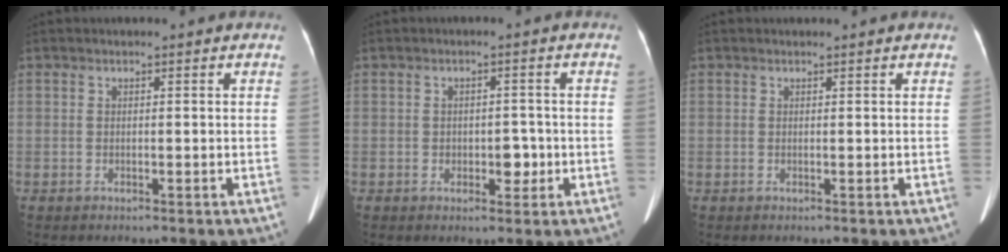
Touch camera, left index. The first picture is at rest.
{"total": 2.9, "force": [-0.7, 1.9, 2.1], "torque": [-0.025, 0.003, -0.005]}
{"total": 1.2, "force": [1.1, 0.1, 0.3], "torque": [-0.010, 0.011, 0.013]}